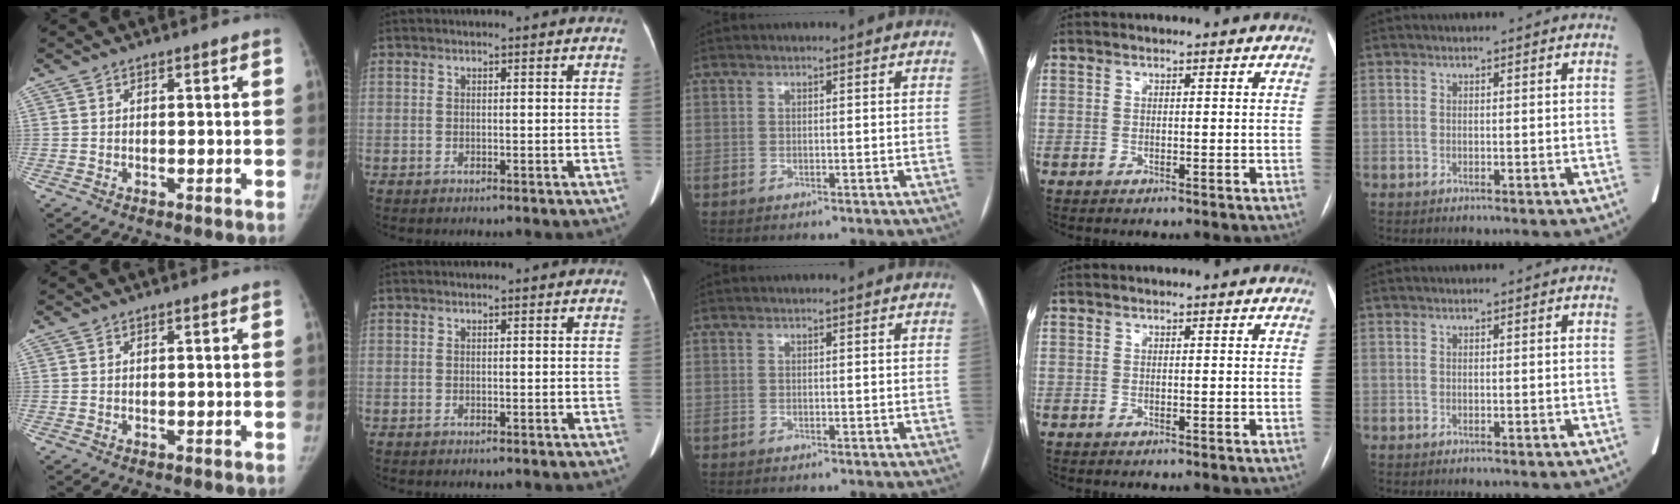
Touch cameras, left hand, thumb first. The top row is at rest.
{}